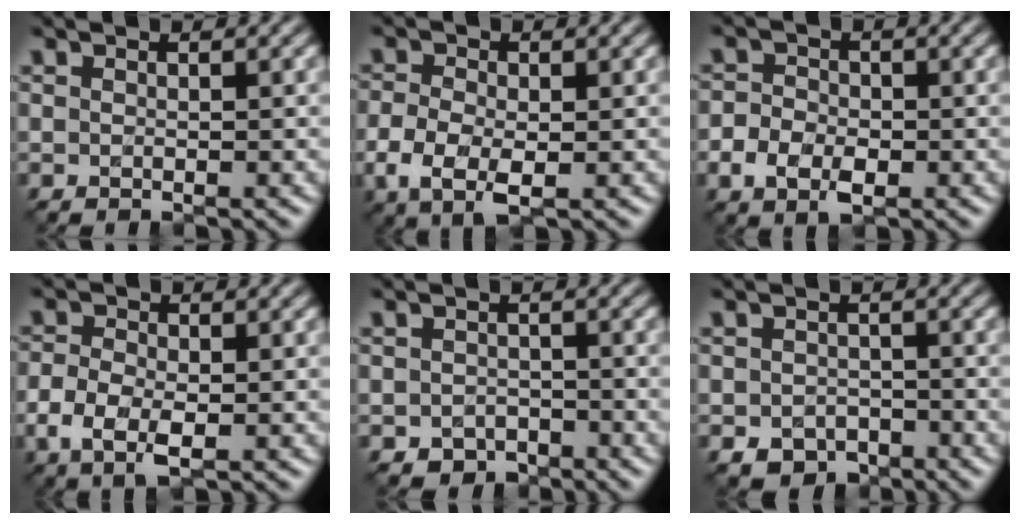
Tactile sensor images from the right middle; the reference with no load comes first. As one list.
[{"total": 4.0, "force": [-1.7, 2.2, 2.9], "torque": [-0.066, -0.012, -0.031]}, {"total": 3.6, "force": [-1.5, 2.7, 1.9], "torque": [-0.031, -0.008, -0.024]}, {"total": 3.7, "force": [-1.6, 2.0, 2.6], "torque": [-0.062, -0.011, -0.029]}, {"total": 2.2, "force": [-1.5, 1.5, 0.6], "torque": [-0.010, -0.009, -0.026]}, {"total": 3.5, "force": [-2.2, 2.4, 1.5], "torque": [-0.024, -0.013, -0.040]}]